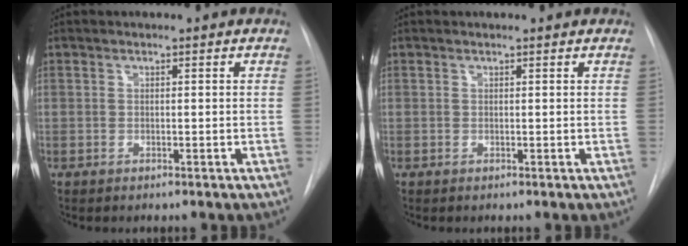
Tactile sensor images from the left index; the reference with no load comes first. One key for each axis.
{"total": 1.0, "fx": 1.0, "fy": 0.1, "fz": 0.1, "tx": -0.008, "ty": 0.010, "tz": 0.013}